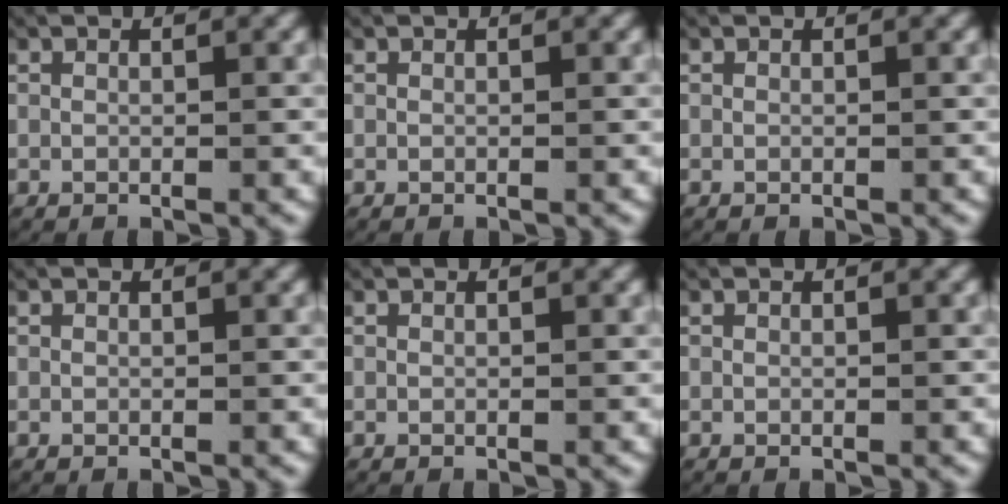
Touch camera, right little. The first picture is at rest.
{"total": 0.0}
{"total": 0.0}
{"total": 0.0}
{"total": 0.0}
{"total": 0.0}